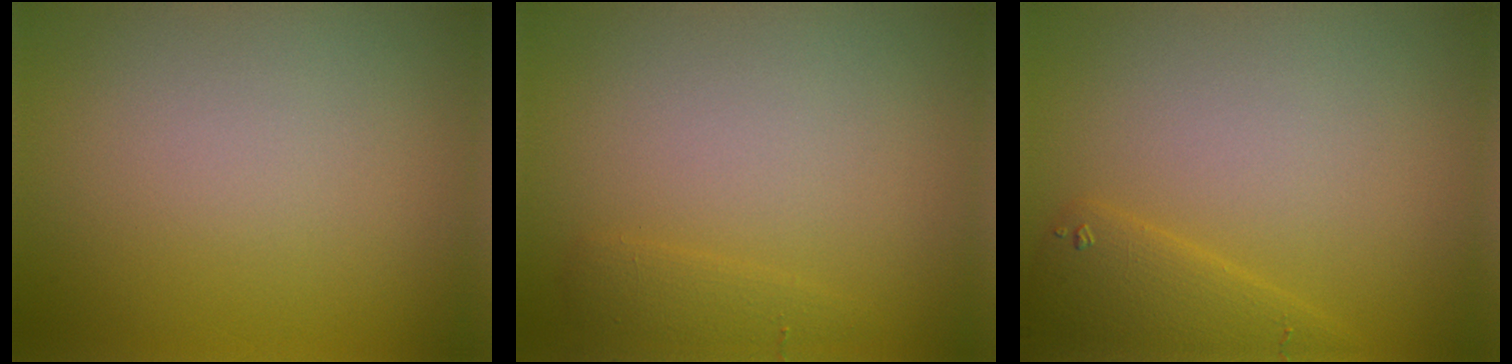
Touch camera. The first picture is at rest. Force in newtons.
{"total": 1.2, "press": 1.2, "slide": 0.1}
{"total": 2.9, "press": 2.9, "slide": 0.2}